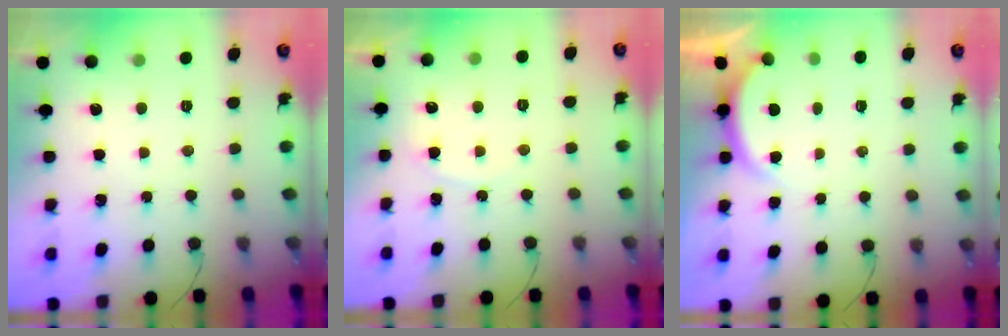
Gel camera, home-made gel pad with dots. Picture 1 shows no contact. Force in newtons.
{"total": 2.8, "press": 2.8, "slide": 0.4}
{"total": 1.6, "press": 1.5, "slide": 0.6}